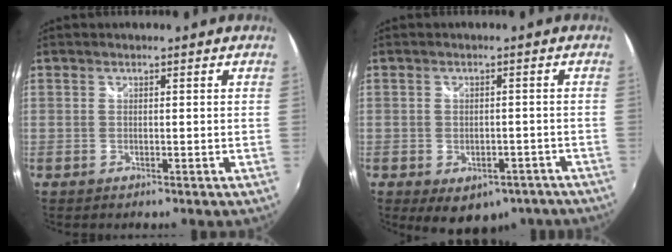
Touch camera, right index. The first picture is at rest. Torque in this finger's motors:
{"motor_torque": [1.19, -0.95, 0.42, 0.08]}